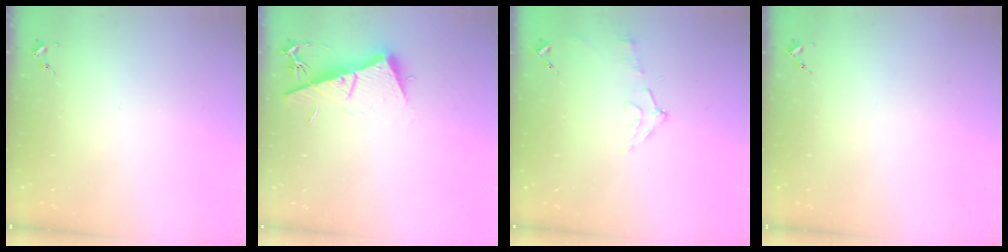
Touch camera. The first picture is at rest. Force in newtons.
{"total": 12.5, "press": 12.5, "slide": 0.5}
{"total": 7.4, "press": 7.4, "slide": 0.7}
{"total": 0.0}